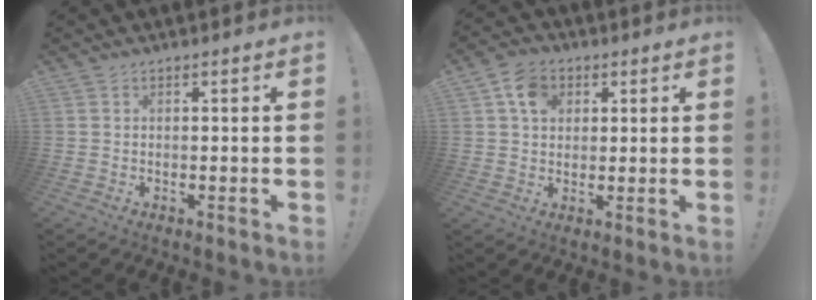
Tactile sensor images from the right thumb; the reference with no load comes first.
{"total": 7.7, "force": [2.9, 6.1, 3.7], "torque": [-0.063, 0.002, 0.056]}